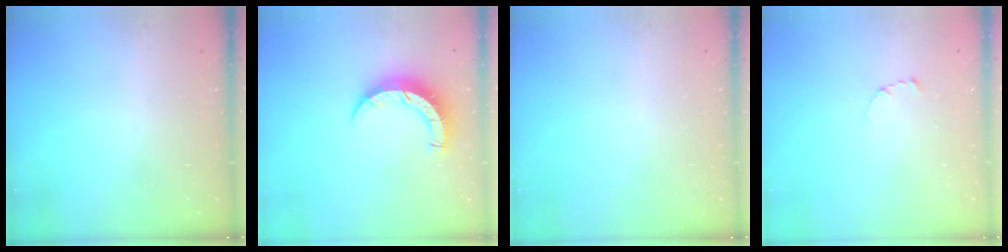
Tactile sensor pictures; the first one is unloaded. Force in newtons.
{"total": 7.8, "press": 7.8, "slide": 0.6}
{"total": 0.0}
{"total": 2.7, "press": 2.7, "slide": 0.3}